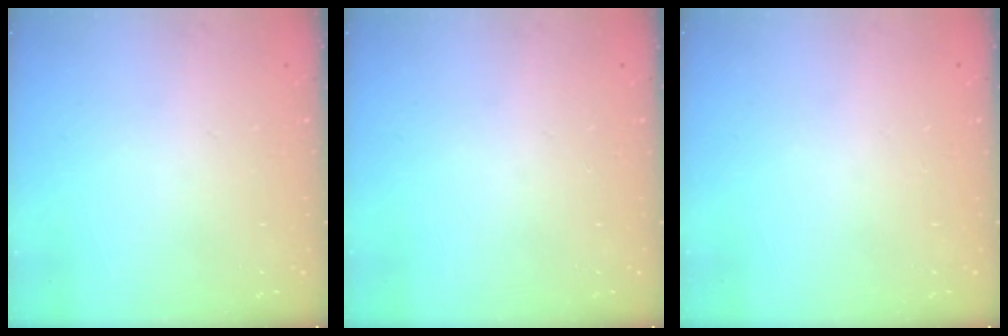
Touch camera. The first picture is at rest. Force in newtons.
{"total": 0.0}
{"total": 0.0}